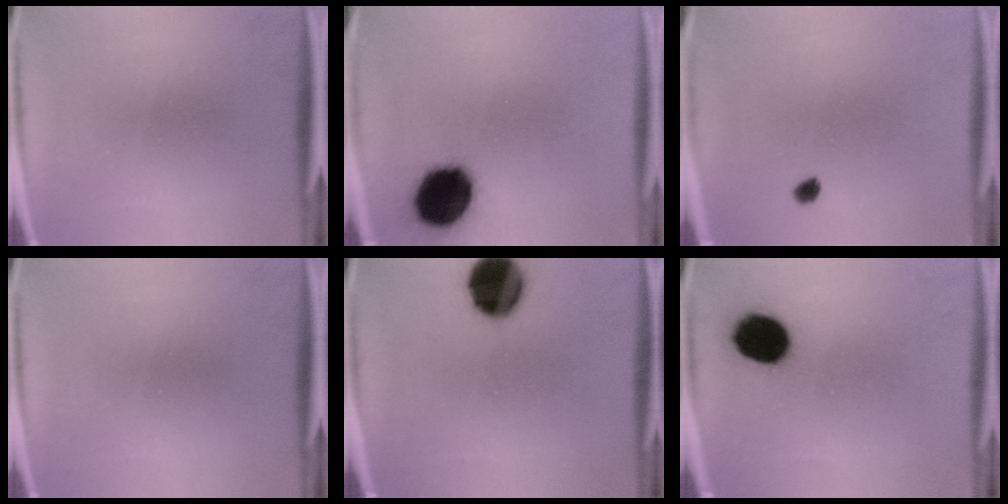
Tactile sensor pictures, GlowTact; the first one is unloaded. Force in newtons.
{"total": 18.2}
{"total": 1.7}
{"total": 0.0}
{"total": 16.1}
{"total": 12.5}